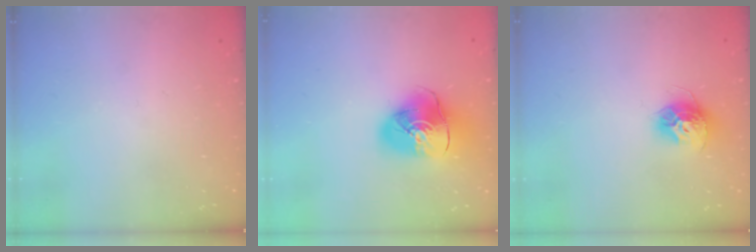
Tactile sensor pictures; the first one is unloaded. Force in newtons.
{"total": 13.5, "press": 13.4, "slide": 1.9}
{"total": 11.2, "press": 11.2, "slide": 0.8}